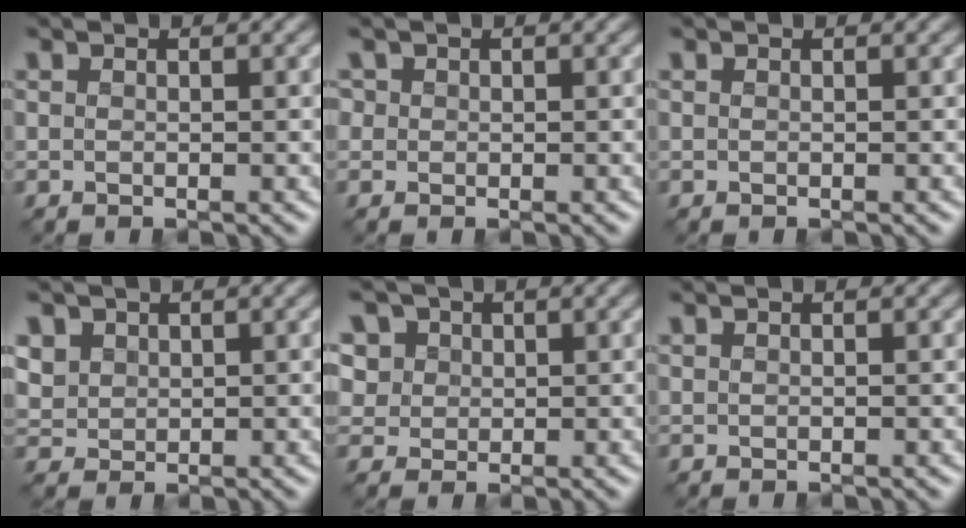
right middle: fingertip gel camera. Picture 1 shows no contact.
{"total": 1.0, "force": [0.3, 0.9, 0.2], "torque": [-0.002, 0.000, 0.006]}
{"total": 0.0}
{"total": 2.6, "force": [1.1, 2.2, 0.8], "torque": [-0.035, -0.005, 0.034]}
{"total": 5.7, "force": [2.8, 4.5, 2.1], "torque": [-0.059, 0.006, 0.042]}
{"total": 0.0}